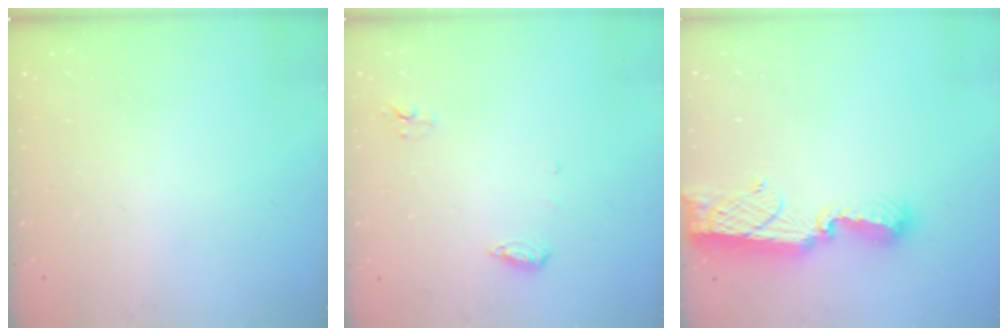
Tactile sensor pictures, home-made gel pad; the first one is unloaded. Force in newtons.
{"total": 5.3, "press": 5.1, "slide": 1.3}
{"total": 11.0, "press": 11.0, "slide": 0.6}